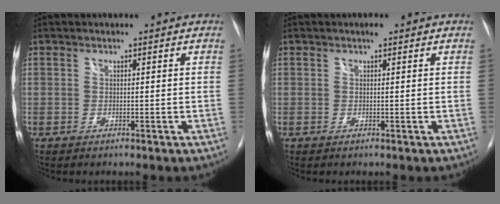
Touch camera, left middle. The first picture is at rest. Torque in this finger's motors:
{"motor_torque": [0.25, -0.38, 0.13, 0.02]}